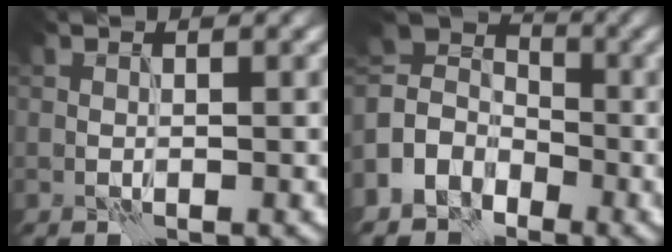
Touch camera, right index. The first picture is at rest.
{"total": 6.2, "force": [-3.4, 4.9, 1.5], "torque": [-0.035, 0.004, -0.079]}